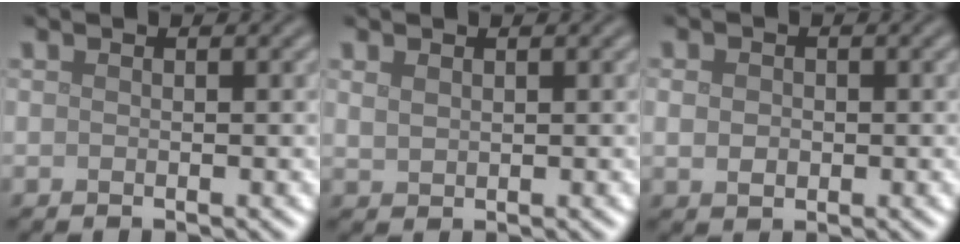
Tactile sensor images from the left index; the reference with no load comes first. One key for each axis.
{"total": 1.1, "fx": 0.7, "fy": 0.6, "fz": 0.5, "tx": -0.015, "ty": -0.002, "tz": 0.019}
{"total": 1.8, "fx": 0.0, "fy": 1.4, "fz": 1.0, "tx": -0.019, "ty": -0.001, "tz": 0.001}